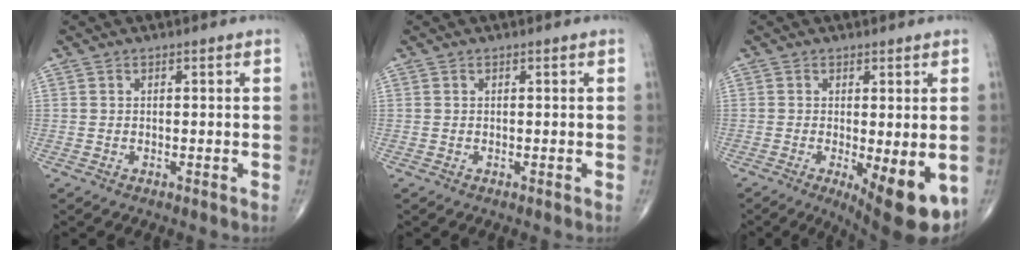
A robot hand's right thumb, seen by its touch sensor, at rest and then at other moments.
{"total": 0.0}
{"total": 11.4, "force": [-3.7, 3.7, 10.2], "torque": [-0.129, -0.022, -0.044]}